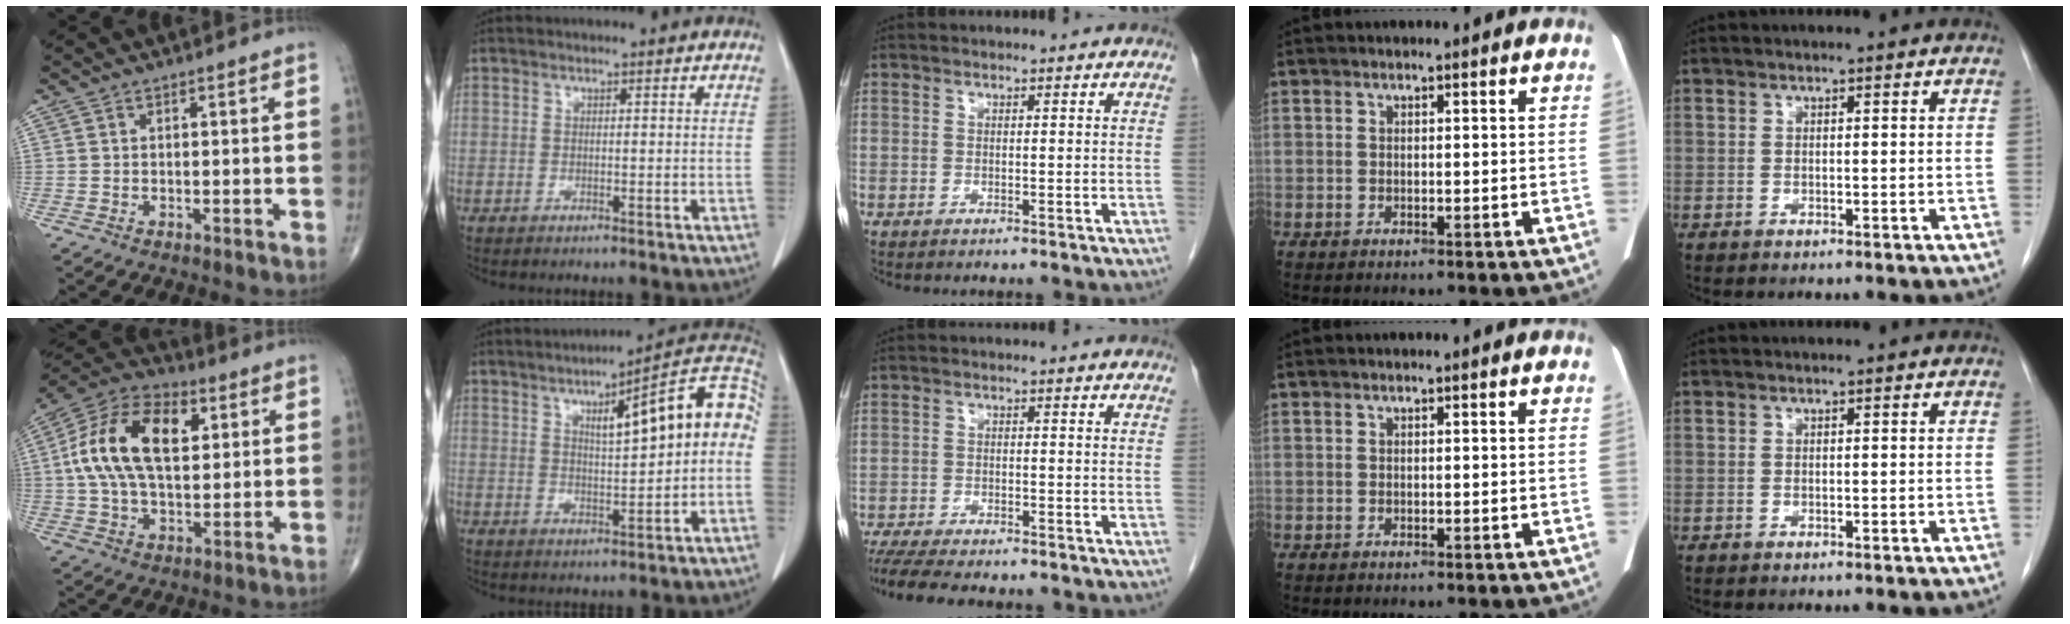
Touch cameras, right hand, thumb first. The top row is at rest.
{"thumb": {"total": 18.7, "force": [3.9, 10.6, 14.9], "torque": [-0.266, 0.014, 0.062]}, "index": {"total": 13.6, "force": [2.1, 2.7, 13.2], "torque": [-0.175, 0.038, 0.026]}, "middle": {"total": 11.9, "force": [-10.3, 2.3, 5.5], "torque": [-0.087, -0.012, -0.148]}}